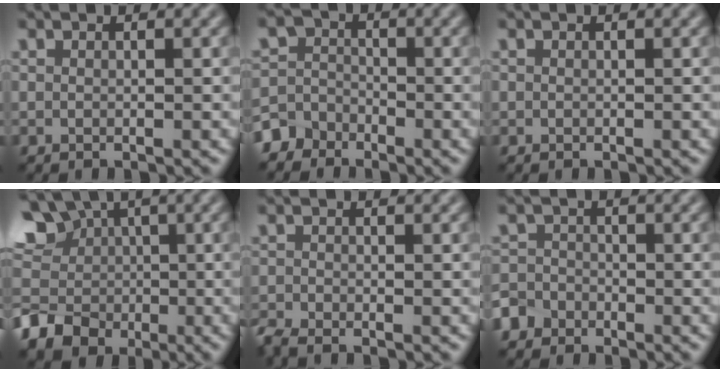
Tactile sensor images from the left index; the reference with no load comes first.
{"total": 4.9, "force": [-3.5, 3.4, 0.5], "torque": [0.015, -0.004, -0.068]}
{"total": 0.0}
{"total": 13.4, "force": [-0.1, 12.1, 5.7], "torque": [-0.142, 0.025, -0.030]}
{"total": 1.8, "force": [-1.6, 0.3, 0.7], "torque": [-0.017, -0.009, -0.039]}
{"total": 3.3, "force": [-2.3, 2.3, 0.4], "torque": [0.007, -0.003, -0.049]}